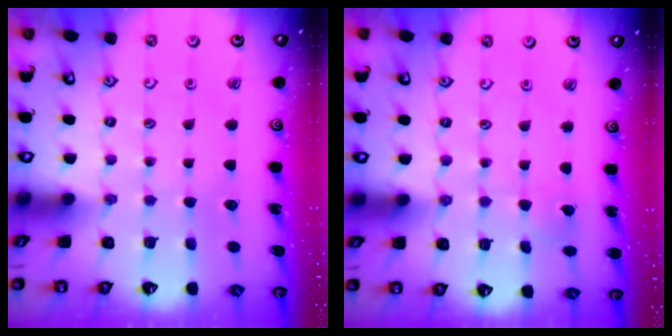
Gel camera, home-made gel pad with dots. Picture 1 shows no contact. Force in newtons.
{"total": 2.9, "press": 2.9, "slide": 0.3}